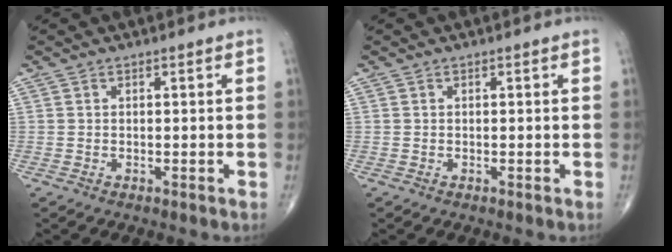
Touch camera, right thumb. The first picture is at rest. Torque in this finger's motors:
{"motor_torque": [-0.01, -0.01, -0.03, -0.01, 0.03]}